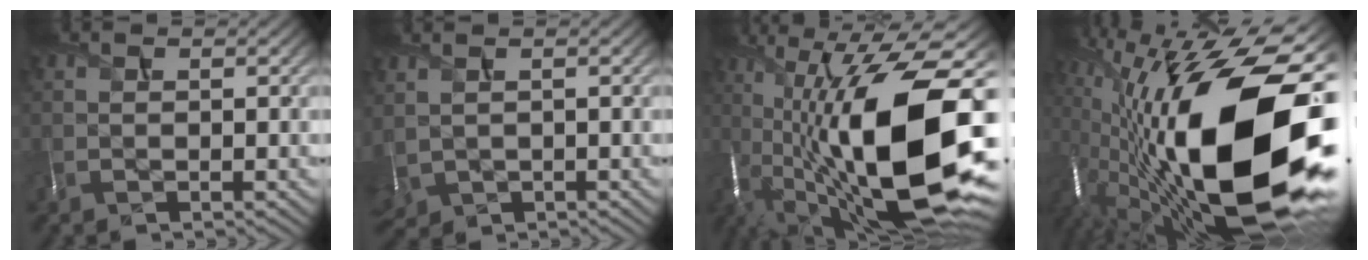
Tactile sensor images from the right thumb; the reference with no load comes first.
{"total": 3.0, "force": [0.7, 2.0, 2.1], "torque": [-0.070, -0.001, 0.025]}
{"total": 20.1, "force": [-2.5, 7.9, 18.3], "torque": [-0.324, -0.004, -0.047]}
{"total": 22.0, "force": [-1.3, 9.5, 19.8], "torque": [-0.365, -0.039, -0.030]}